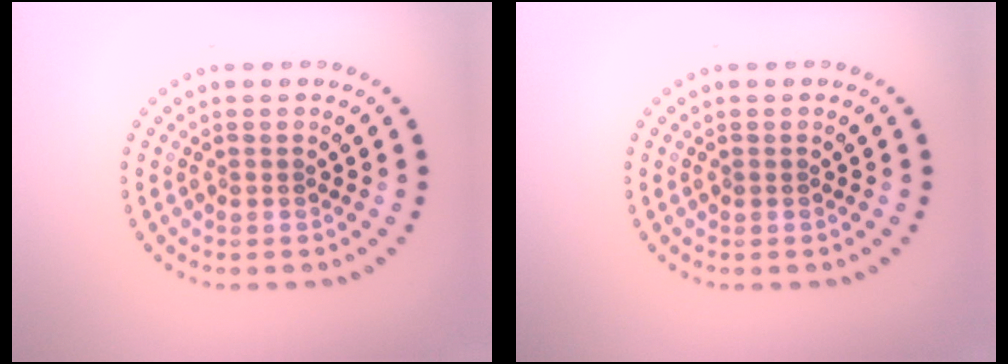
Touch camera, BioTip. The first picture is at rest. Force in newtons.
{"total": 0.0}